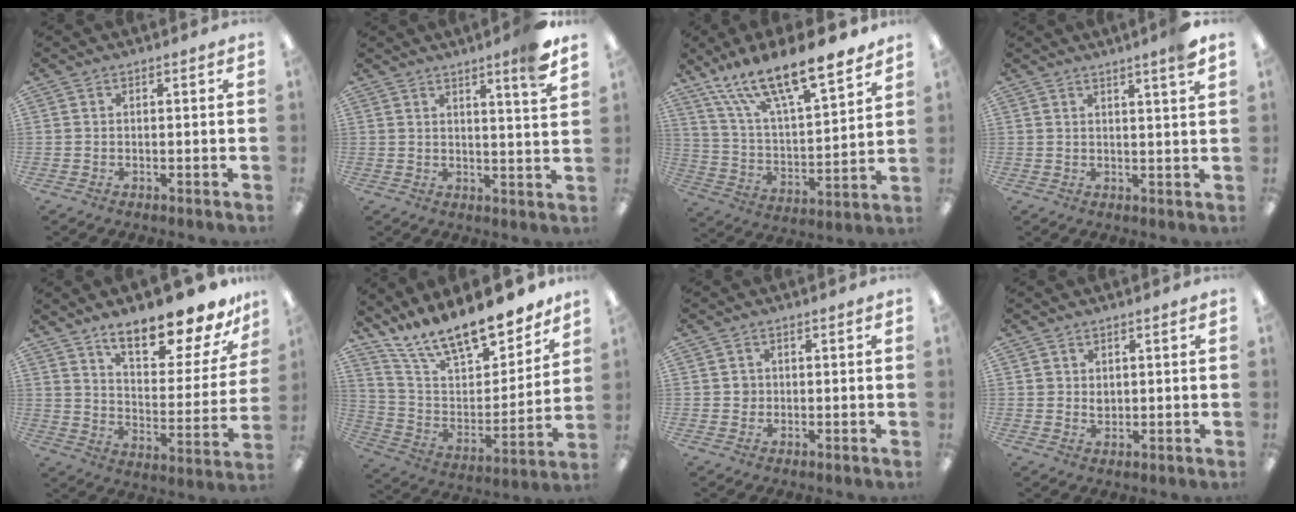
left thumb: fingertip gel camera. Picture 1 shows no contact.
{"total": 6.5, "force": [4.8, -0.2, 4.3], "torque": [-0.064, -0.029, 0.075]}
{"total": 19.3, "force": [15.6, 5.3, 10.2], "torque": [-0.186, -0.099, 0.270]}
{"total": 3.9, "force": [2.9, -0.6, 2.5], "torque": [-0.038, -0.018, 0.045]}
{"total": 17.6, "force": [14.4, 4.8, 8.9], "torque": [-0.136, -0.099, 0.242]}
{"total": 18.3, "force": [15.7, 5.0, 7.9], "torque": [-0.154, -0.112, 0.275]}
{"total": 1.9, "force": [0.2, 1.8, 0.3], "torque": [0.000, 0.005, -0.002]}
{"total": 2.0, "force": [0.9, 1.7, 0.5], "torque": [-0.005, 0.000, 0.015]}